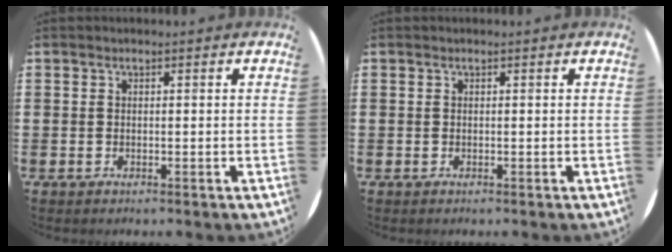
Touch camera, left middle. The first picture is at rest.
{"total": 0.0}